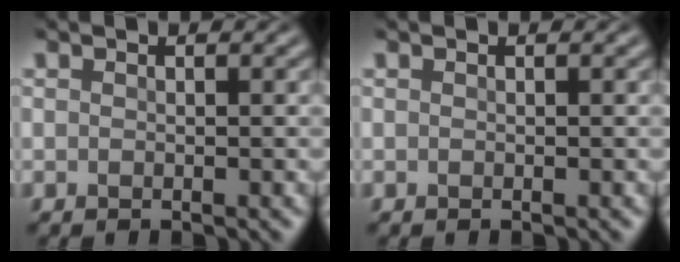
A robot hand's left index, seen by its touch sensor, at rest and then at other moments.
{"total": 0.0}